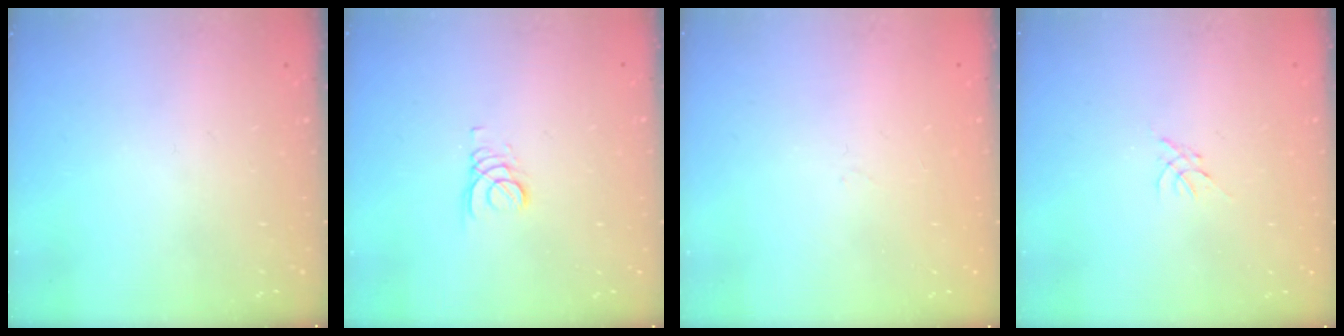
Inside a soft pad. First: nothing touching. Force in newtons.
{"total": 2.4, "press": 2.4, "slide": 0.2}
{"total": 0.9, "press": 0.9, "slide": 0.2}
{"total": 0.0}